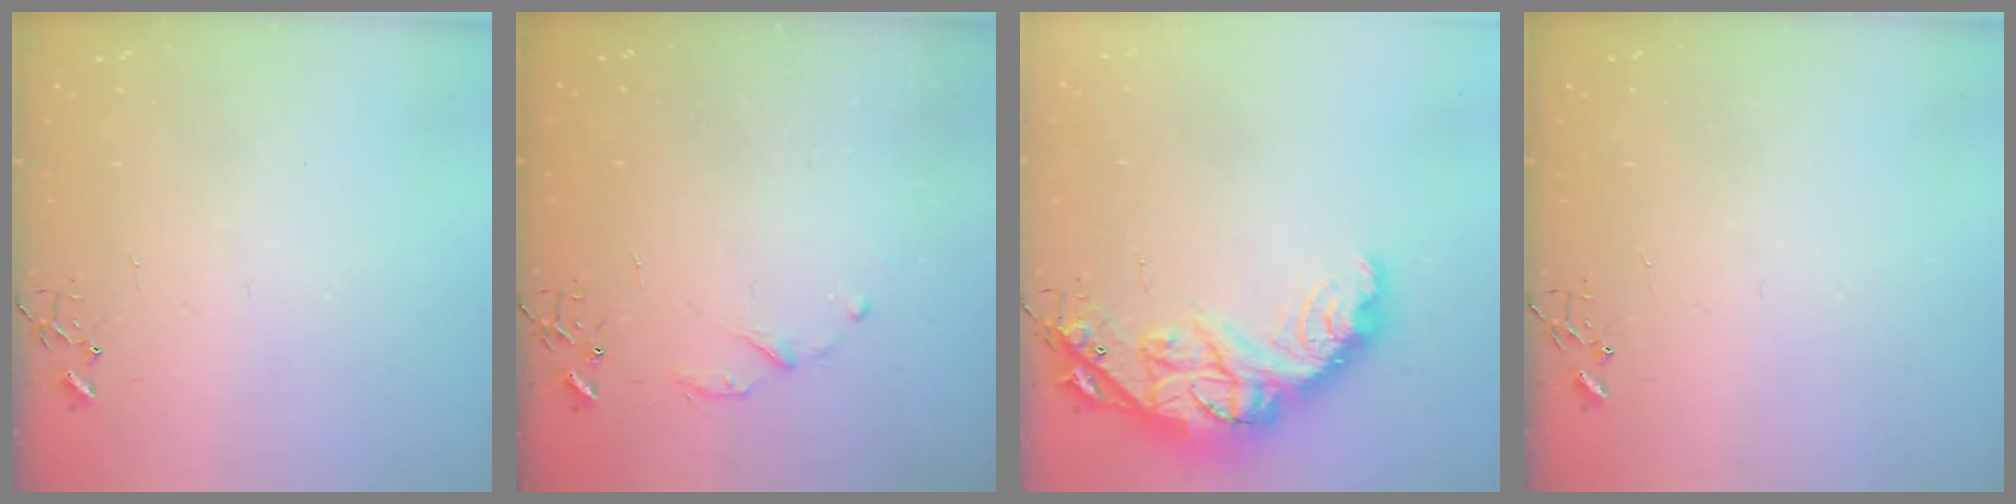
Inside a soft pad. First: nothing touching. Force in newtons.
{"total": 5.2, "press": 5.2, "slide": 0.5}
{"total": 22.0, "press": 21.9, "slide": 1.6}
{"total": 0.0}